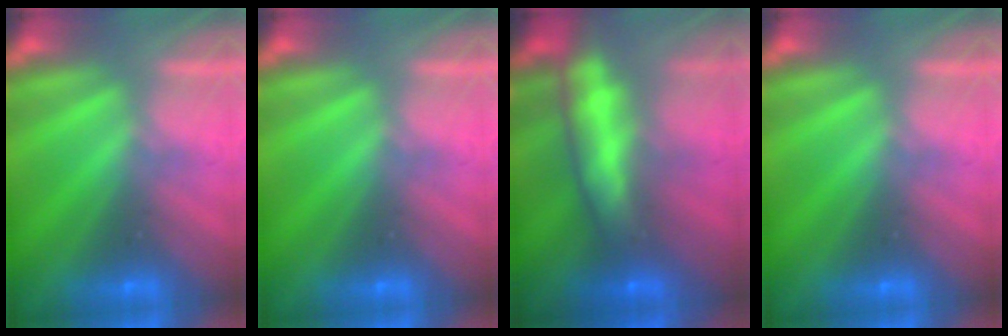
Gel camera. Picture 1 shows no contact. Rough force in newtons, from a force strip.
{"total": 0.0}
{"total": 9.7}
{"total": 0.0}